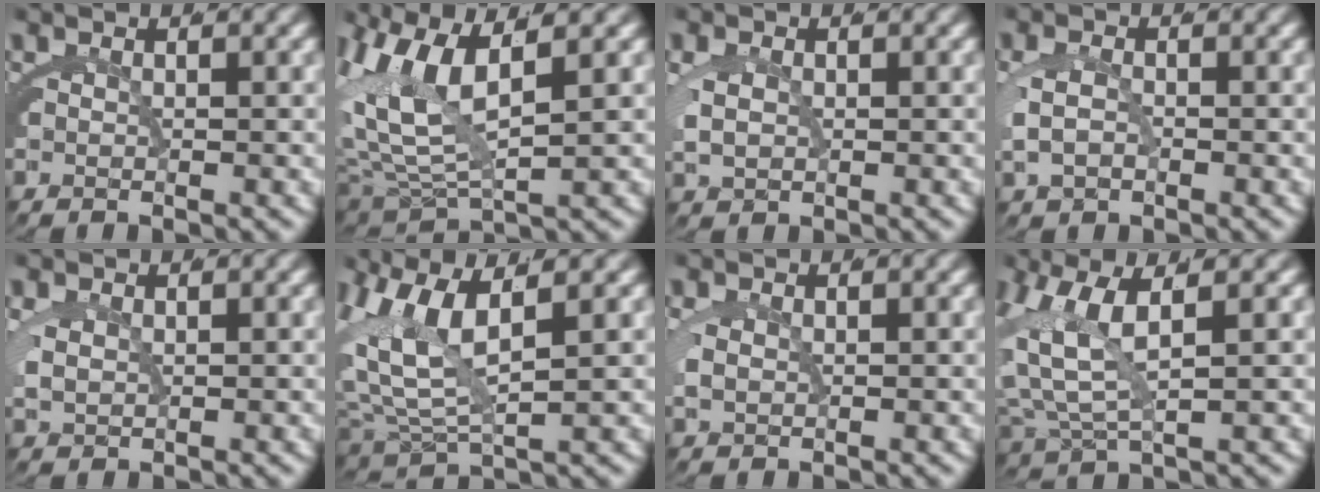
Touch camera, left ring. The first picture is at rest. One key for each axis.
{"total": 8.8, "fx": 2.0, "fy": 5.0, "fz": 6.9, "tx": -0.159, "ty": -0.003, "tz": 0.041}
{"total": 1.6, "fx": 0.5, "fy": 0.8, "fz": 1.3, "tx": -0.035, "ty": -0.005, "tz": 0.018}
{"total": 2.0, "fx": -0.2, "fy": 1.1, "fz": 1.6, "tx": -0.040, "ty": -0.007, "tz": 0.005}
{"total": 1.6, "fx": 0.8, "fy": 0.8, "fz": 1.0, "tx": -0.030, "ty": -0.005, "tz": 0.025}
{"total": 9.1, "fx": 2.3, "fy": 5.9, "fz": 6.5, "tx": -0.153, "ty": 0.000, "tz": 0.040}
{"total": 1.0, "fx": 0.4, "fy": 0.3, "fz": 0.8, "tx": -0.023, "ty": -0.004, "tz": 0.014}
{"total": 6.9, "fx": 2.0, "fy": 3.8, "fz": 5.3, "tx": -0.126, "ty": -0.001, "tz": 0.038}